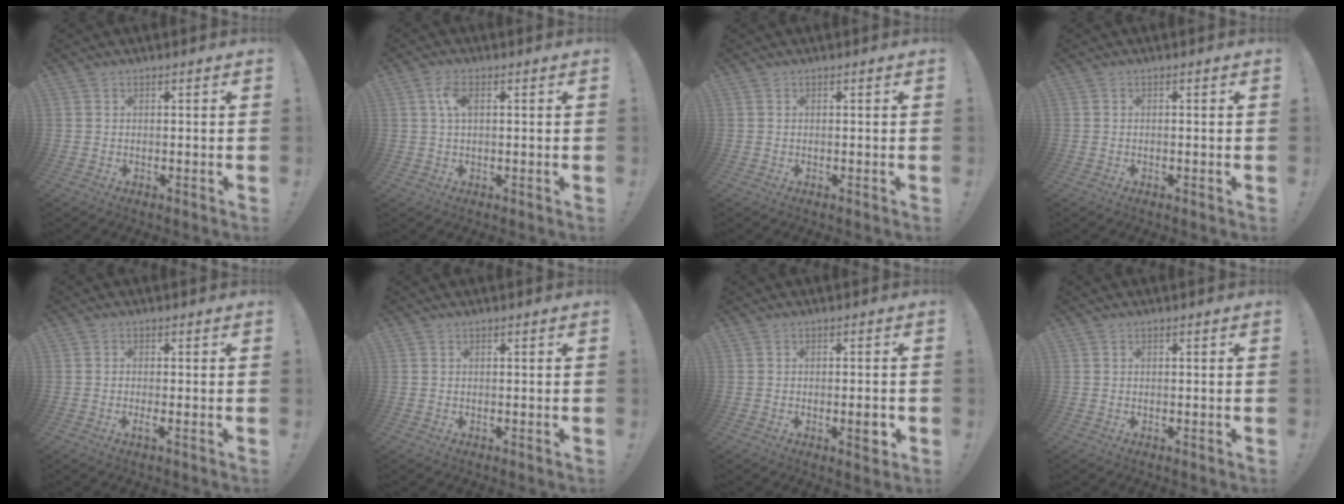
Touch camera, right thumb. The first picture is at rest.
{"total": 4.6, "force": [1.3, 2.1, 3.9], "torque": [-0.071, 0.004, 0.020]}
{"total": 0.0}
{"total": 0.0}
{"total": 2.0, "force": [-0.7, -0.3, 1.9], "torque": [-0.030, -0.007, -0.013]}
{"total": 0.0}
{"total": 3.3, "force": [-1.1, 0.8, 3.0], "torque": [-0.034, -0.002, -0.019]}
{"total": 0.0}